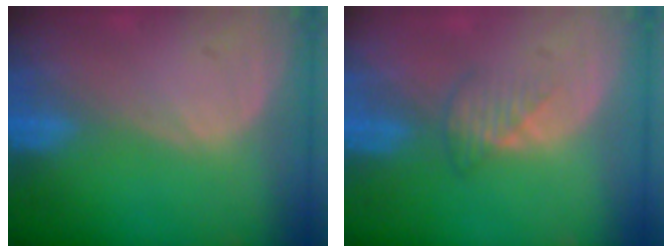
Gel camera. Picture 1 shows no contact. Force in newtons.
{"total": 2.5, "press": 2.5, "slide": 0.4}